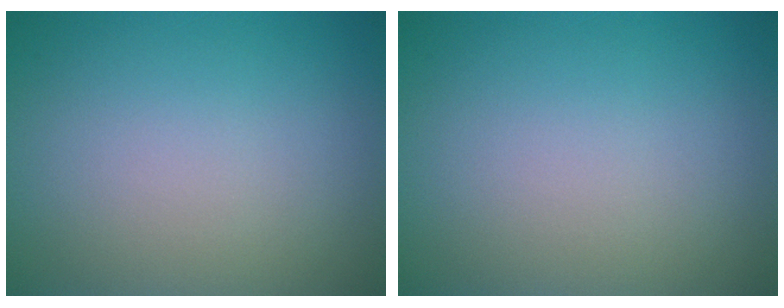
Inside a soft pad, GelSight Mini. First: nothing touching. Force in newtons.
{"total": 0.0}